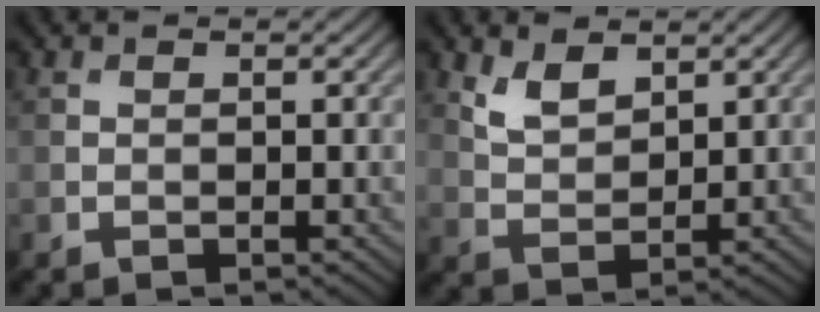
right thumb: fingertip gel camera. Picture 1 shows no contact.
{"total": 3.8, "force": [2.6, 1.8, 2.2], "torque": [-0.054, -0.007, 0.057]}